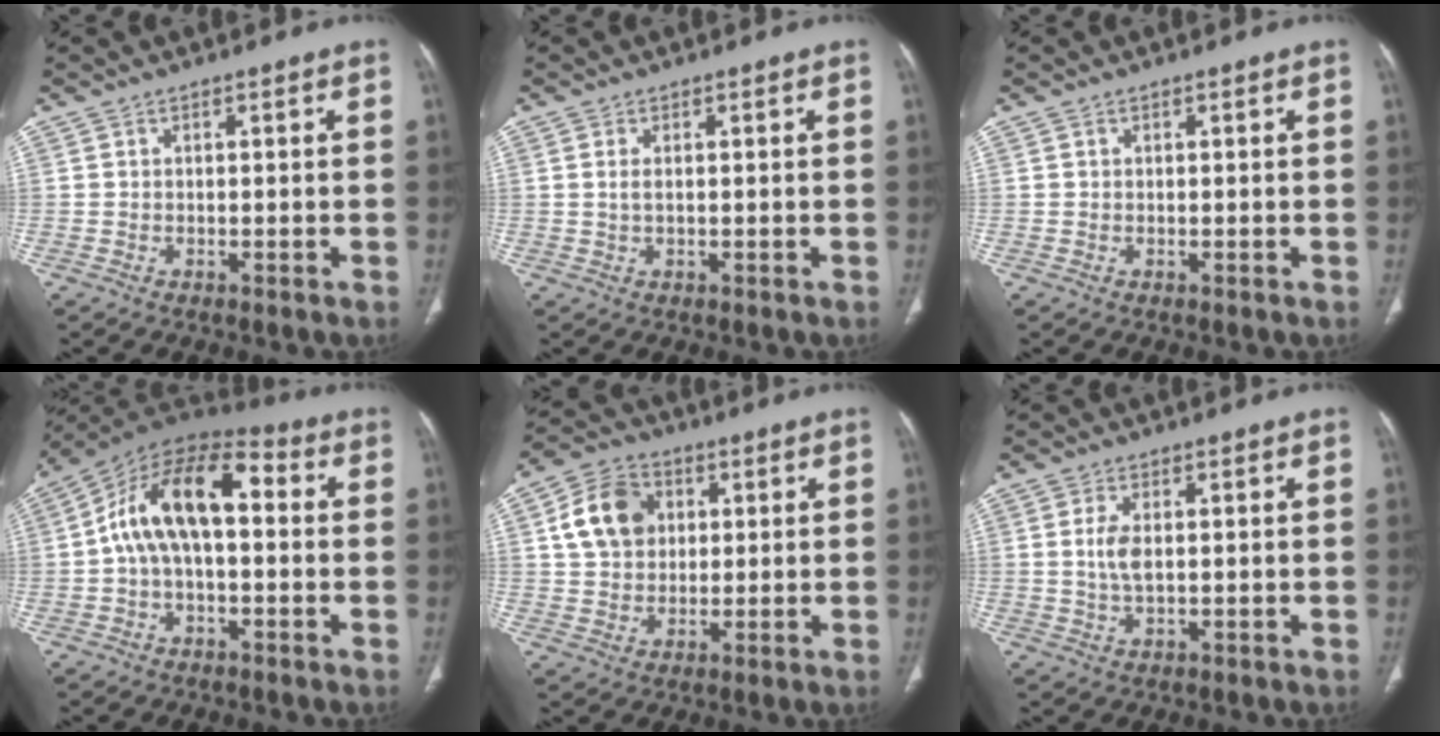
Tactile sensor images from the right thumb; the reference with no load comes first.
{"total": 1.4, "force": [0.3, 0.6, 1.3], "torque": [-0.033, 0.003, 0.010]}
{"total": 0.0}
{"total": 15.7, "force": [1.3, 8.4, 13.2], "torque": [-0.217, 0.048, 0.011]}
{"total": 11.0, "force": [2.7, 8.7, 6.2], "torque": [-0.092, 0.006, 0.044]}
{"total": 4.2, "force": [0.5, 2.0, 3.6], "torque": [-0.082, -0.001, 0.014]}